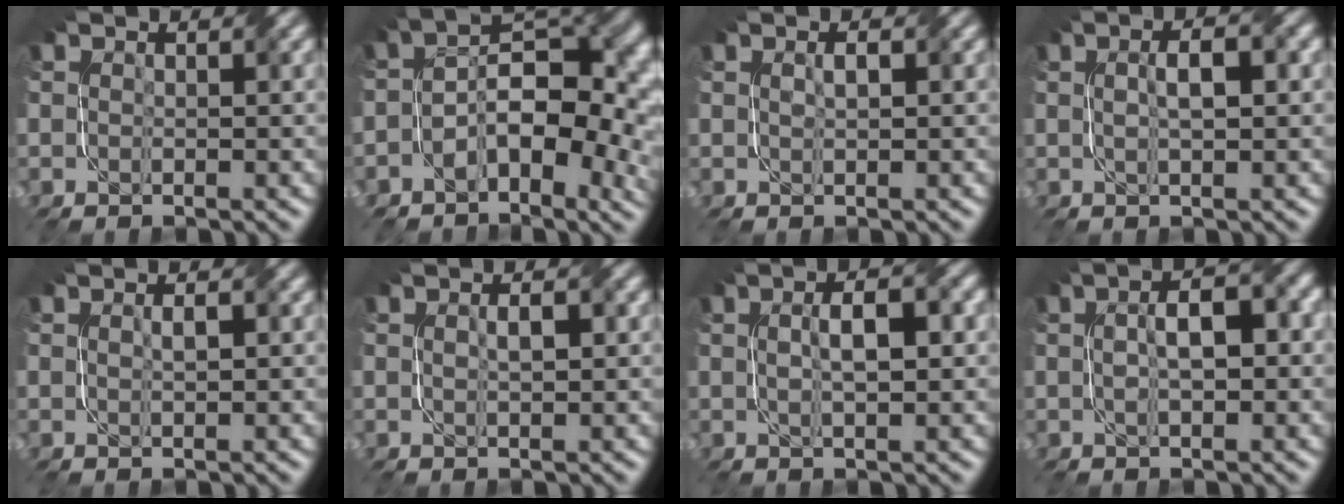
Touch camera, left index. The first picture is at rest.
{"total": 10.7, "force": [-2.1, 5.5, 8.9], "torque": [-0.114, 0.010, -0.037]}
{"total": 0.5, "force": [0.1, -0.3, 0.4], "torque": [-0.012, 0.005, 0.005]}
{"total": 2.4, "force": [0.3, 0.0, 2.3], "torque": [-0.045, 0.009, 0.007]}
{"total": 0.6, "force": [0.1, -0.4, 0.4], "torque": [-0.011, 0.005, 0.004]}
{"total": 1.2, "force": [0.2, -0.2, 1.1], "torque": [-0.023, 0.005, 0.005]}
{"total": 3.2, "force": [0.4, 0.3, 3.1], "torque": [-0.056, 0.011, 0.009]}
{"total": 4.1, "force": [0.2, 1.1, 3.9], "torque": [-0.067, 0.009, 0.003]}